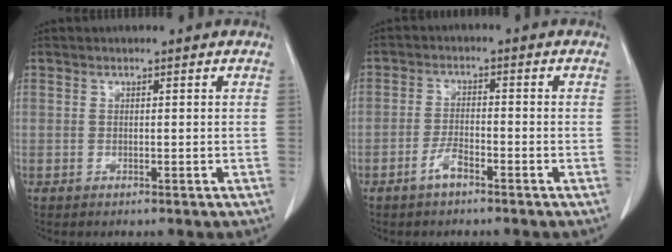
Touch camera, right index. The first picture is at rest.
{"total": 3.0, "force": [-2.0, 0.7, 2.1], "torque": [-0.039, 0.003, -0.038]}